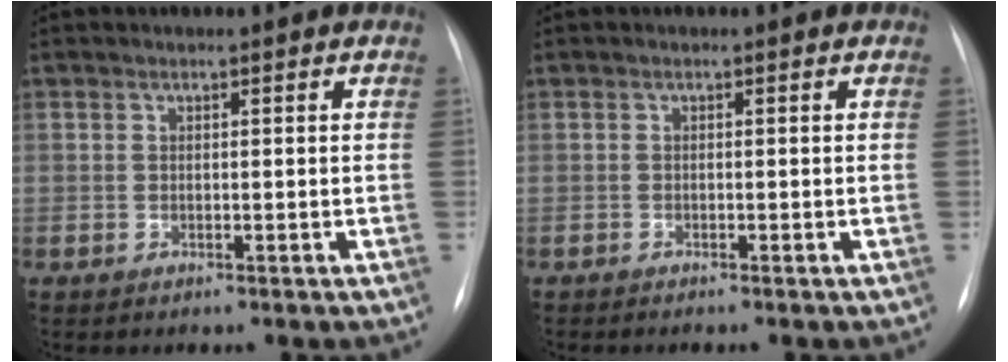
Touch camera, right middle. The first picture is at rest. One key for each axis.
{"total": 0.9, "fx": -0.8, "fy": 0.1, "fz": 0.3, "tx": -0.005, "ty": -0.001, "tz": -0.012}